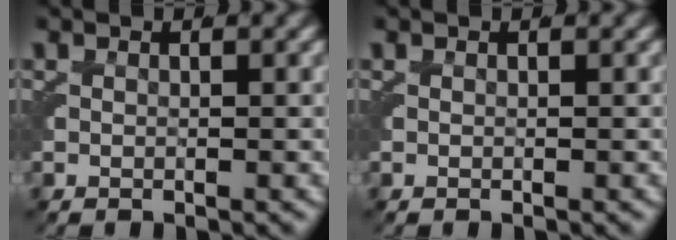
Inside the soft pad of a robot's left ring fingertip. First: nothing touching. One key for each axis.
{"total": 0.0}